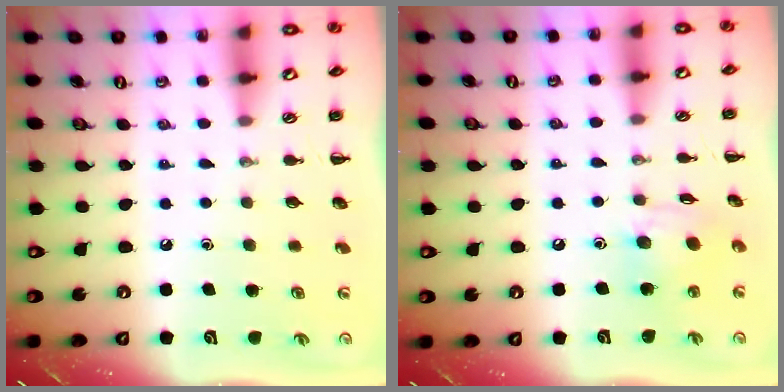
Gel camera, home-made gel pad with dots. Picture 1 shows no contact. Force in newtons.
{"total": 8.9, "press": 8.8, "slide": 1.2}